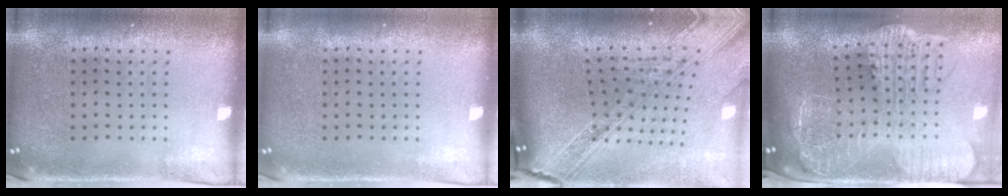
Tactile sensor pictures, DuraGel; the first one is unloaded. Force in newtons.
{"total": 0.0}
{"total": 3.9, "press": 2.8, "slide": 2.6}
{"total": 3.8, "press": 3.0, "slide": 2.3}